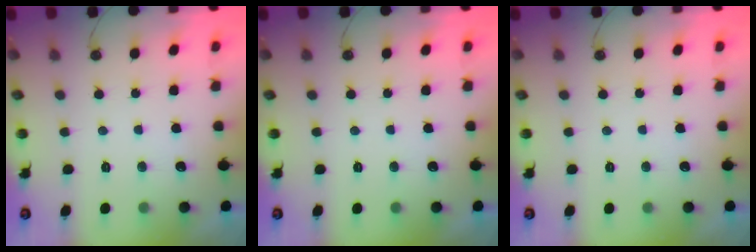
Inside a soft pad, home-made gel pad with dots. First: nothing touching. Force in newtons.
{"total": 0.0}
{"total": 0.0}